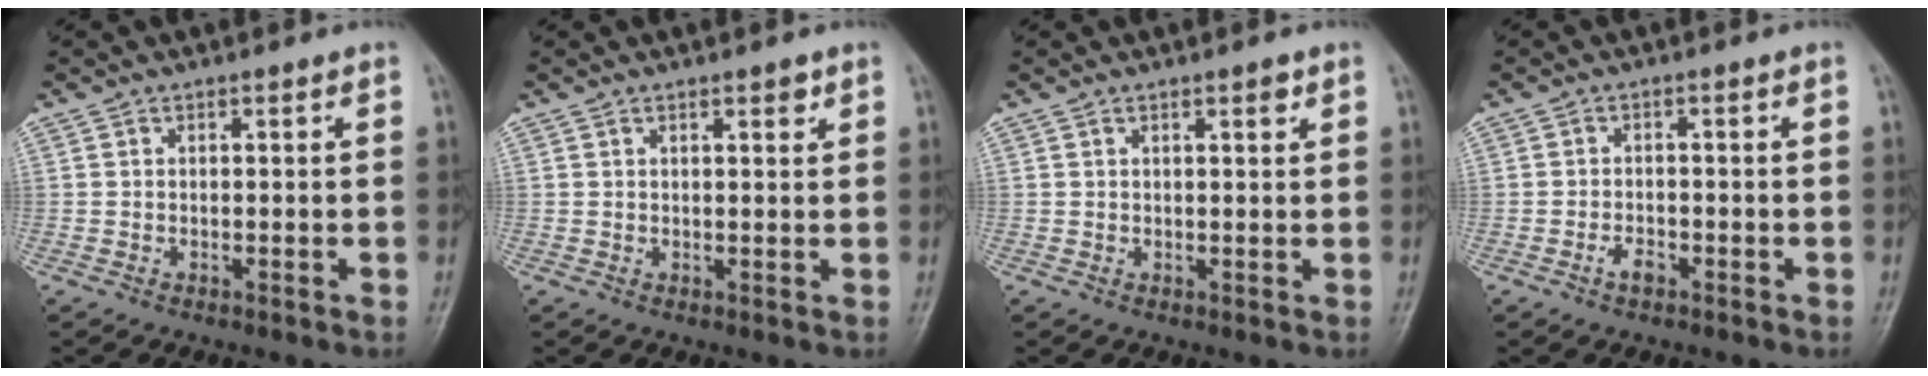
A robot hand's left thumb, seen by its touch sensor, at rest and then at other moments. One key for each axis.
{"total": 1.8, "fx": 1.2, "fy": 0.6, "fz": 1.3, "tx": -0.013, "ty": -0.005, "tz": 0.016}
{"total": 1.6, "fx": 1.0, "fy": 0.4, "fz": 1.2, "tx": -0.015, "ty": -0.003, "tz": 0.014}
{"total": 2.2, "fx": -1.3, "fy": 1.1, "fz": 1.4, "tx": -0.023, "ty": 0.008, "tz": -0.024}